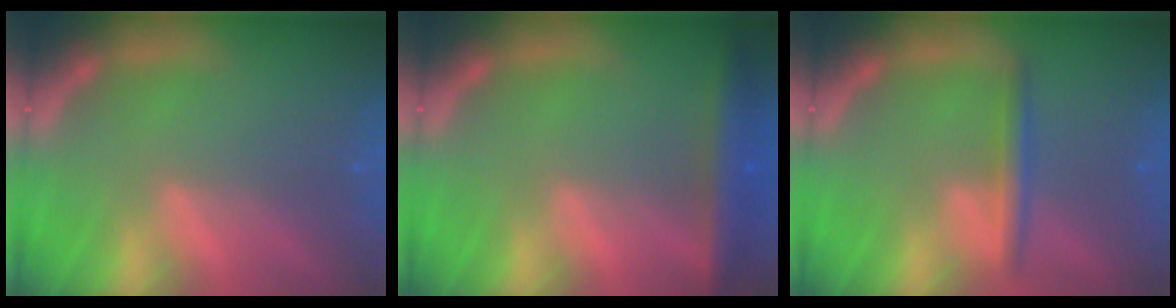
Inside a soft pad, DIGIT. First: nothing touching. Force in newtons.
{"total": 5.0}
{"total": 2.4}